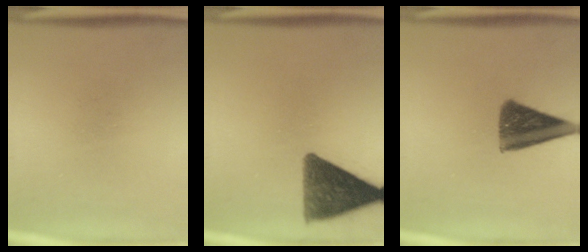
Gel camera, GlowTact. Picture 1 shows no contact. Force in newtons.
{"total": 11.2}
{"total": 10.8}